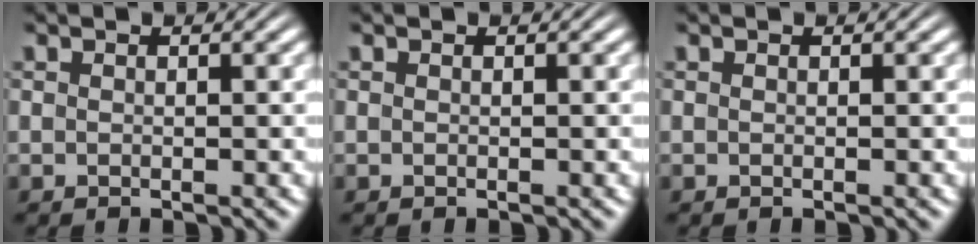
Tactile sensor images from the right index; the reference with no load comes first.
{"total": 0.0}
{"total": 0.0}